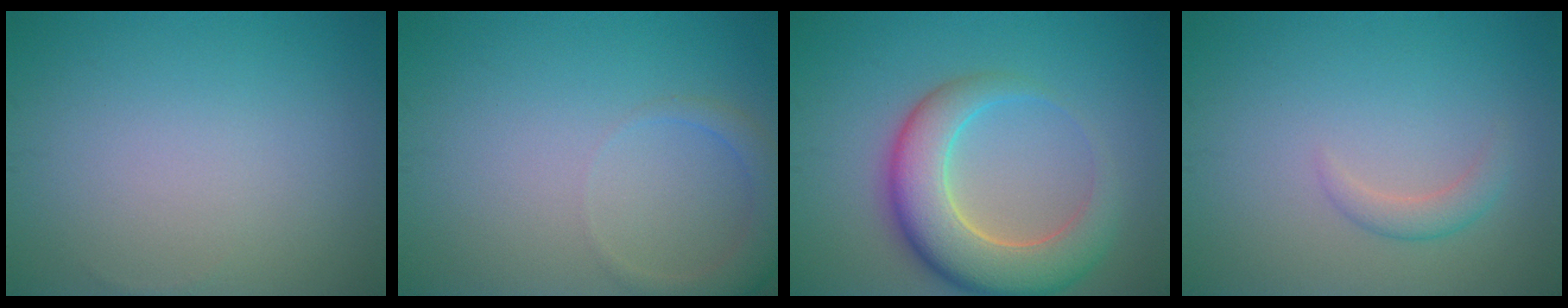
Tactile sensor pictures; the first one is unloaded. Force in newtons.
{"total": 2.6, "press": 2.6, "slide": 0.2}
{"total": 8.0, "press": 8.0, "slide": 0.5}
{"total": 1.6, "press": 1.6, "slide": 0.1}